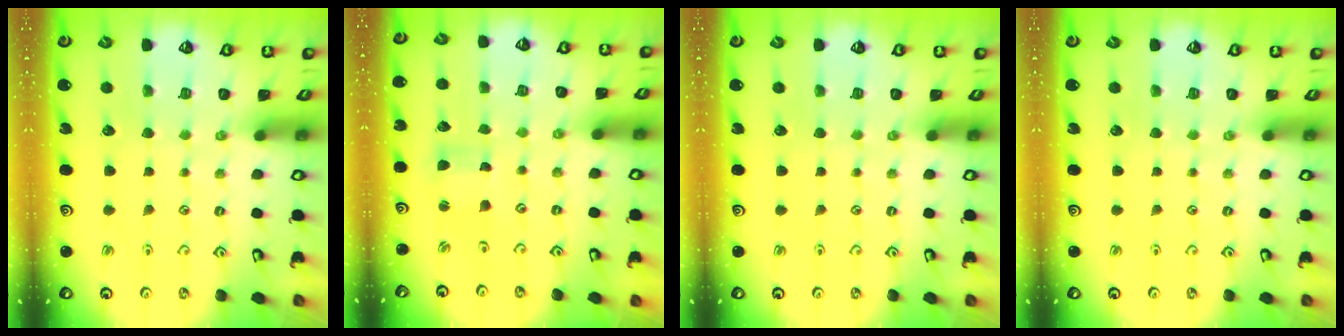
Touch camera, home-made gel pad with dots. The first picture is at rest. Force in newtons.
{"total": 2.0, "press": 2.0, "slide": 0.3}
{"total": 0.0}
{"total": 0.0}